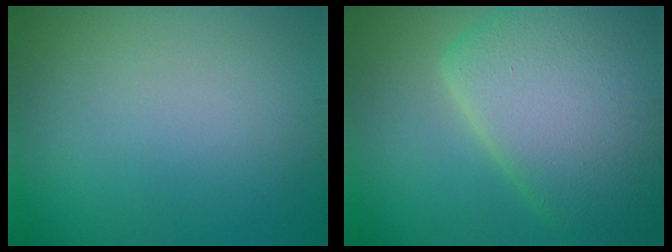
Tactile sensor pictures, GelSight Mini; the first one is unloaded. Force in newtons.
{"total": 11.7, "press": 11.6, "slide": 0.9}